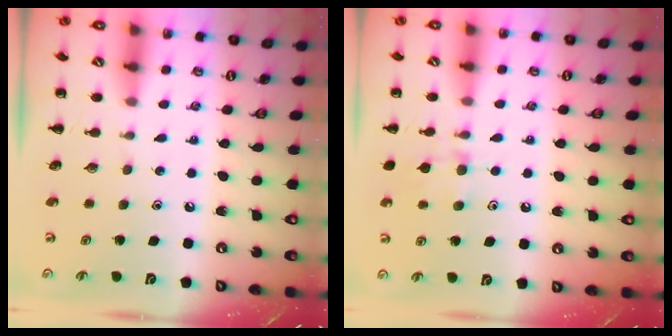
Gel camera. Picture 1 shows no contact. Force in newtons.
{"total": 9.2, "press": 8.9, "slide": 2.5}